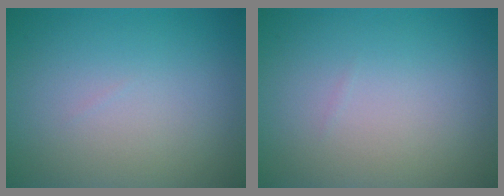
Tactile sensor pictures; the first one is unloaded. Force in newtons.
{"total": 0.0}